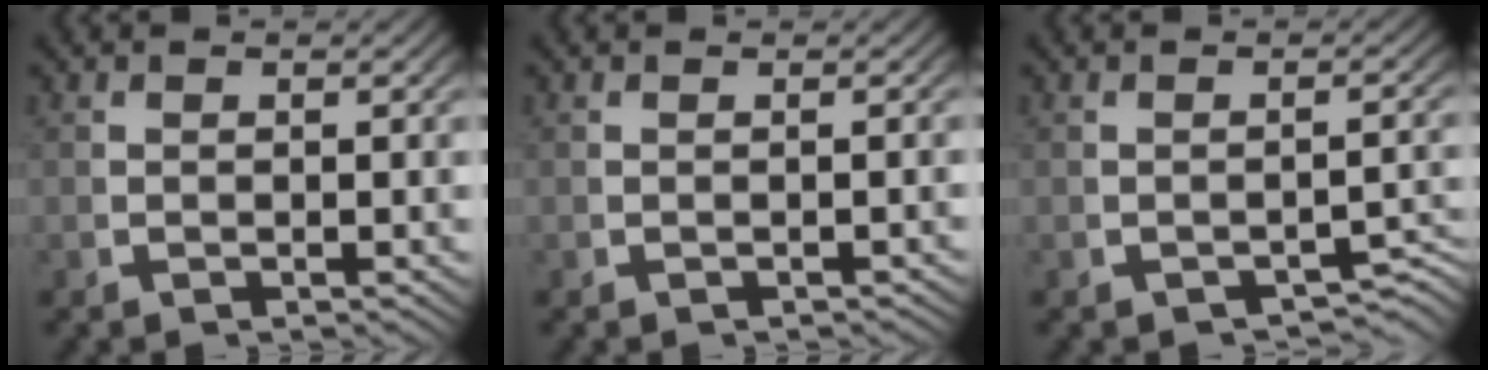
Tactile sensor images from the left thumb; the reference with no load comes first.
{"total": 0.7, "force": [-0.7, 0.1, 0.1], "torque": [-0.003, -0.001, -0.009]}
{"total": 2.5, "force": [-2.0, 0.8, 1.3], "torque": [-0.011, -0.003, -0.029]}